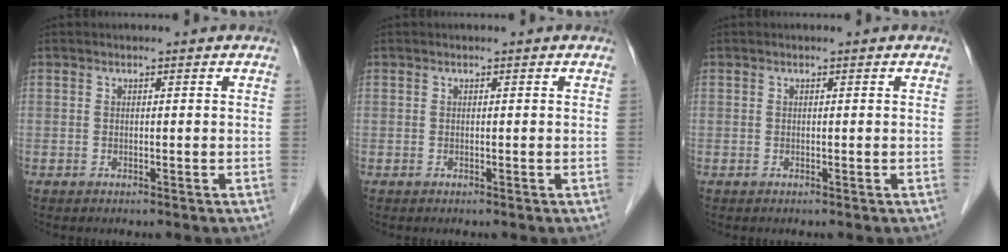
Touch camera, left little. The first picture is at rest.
{"total": 0.0}
{"total": 0.0}